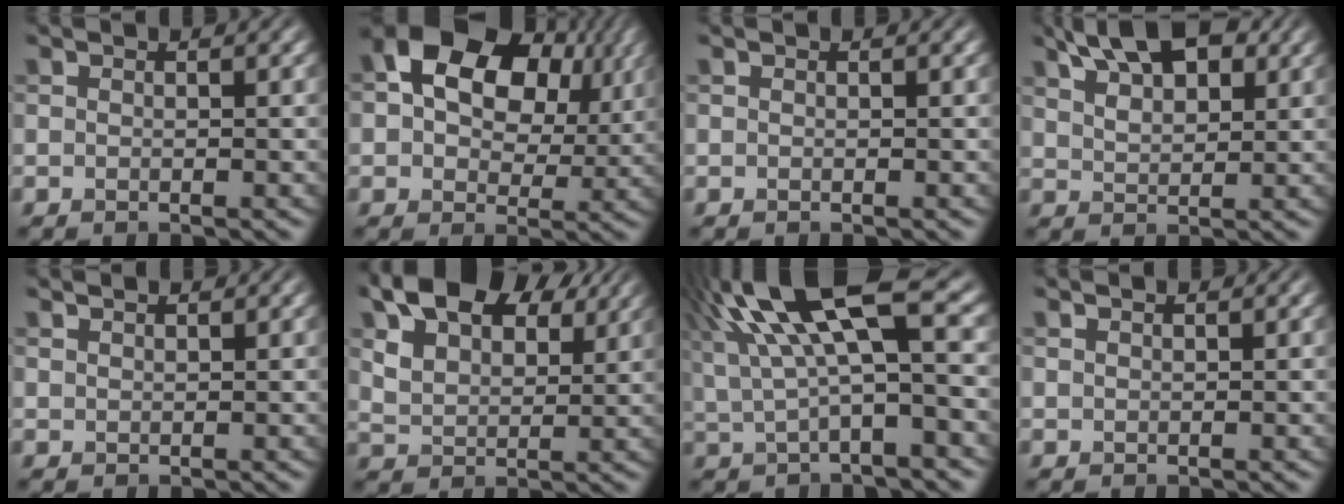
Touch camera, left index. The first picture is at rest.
{"total": 14.7, "force": [5.4, 9.6, 9.6], "torque": [-0.152, 0.030, 0.084]}
{"total": 0.0}
{"total": 7.6, "force": [4.8, 3.4, 4.8], "torque": [-0.081, 0.022, 0.075]}
{"total": 1.4, "force": [1.4, 0.3, 0.2], "torque": [-0.006, 0.001, 0.027]}
{"total": 12.0, "force": [7.4, 6.4, 7.0], "torque": [-0.139, 0.027, 0.109]}
{"total": 10.7, "force": [3.9, 2.8, 9.6], "torque": [-0.178, 0.026, 0.068]}
{"total": 1.0, "force": [1.0, 0.2, 0.1], "torque": [-0.005, 0.002, 0.021]}